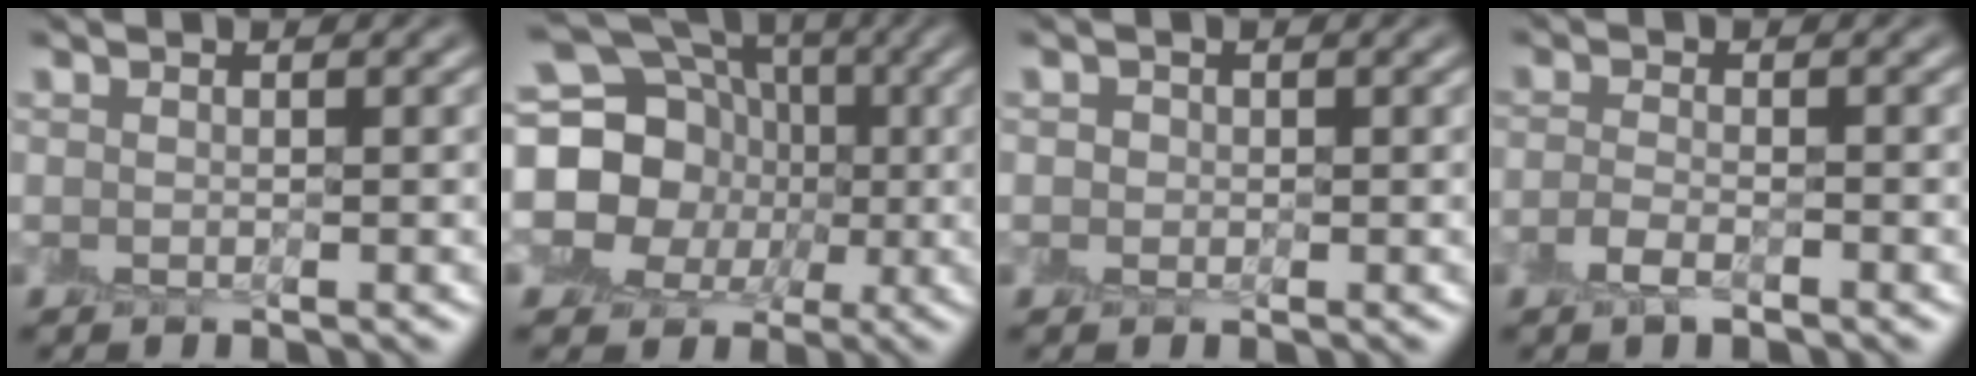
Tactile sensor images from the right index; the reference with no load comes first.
{"total": 18.7, "force": [1.1, 17.2, 7.3], "torque": [-0.165, 0.035, -0.026]}
{"total": 1.1, "force": [0.1, 1.0, 0.2], "torque": [-0.001, 0.001, 0.001]}
{"total": 1.6, "force": [-1.0, 0.6, 1.1], "torque": [-0.025, -0.001, -0.023]}